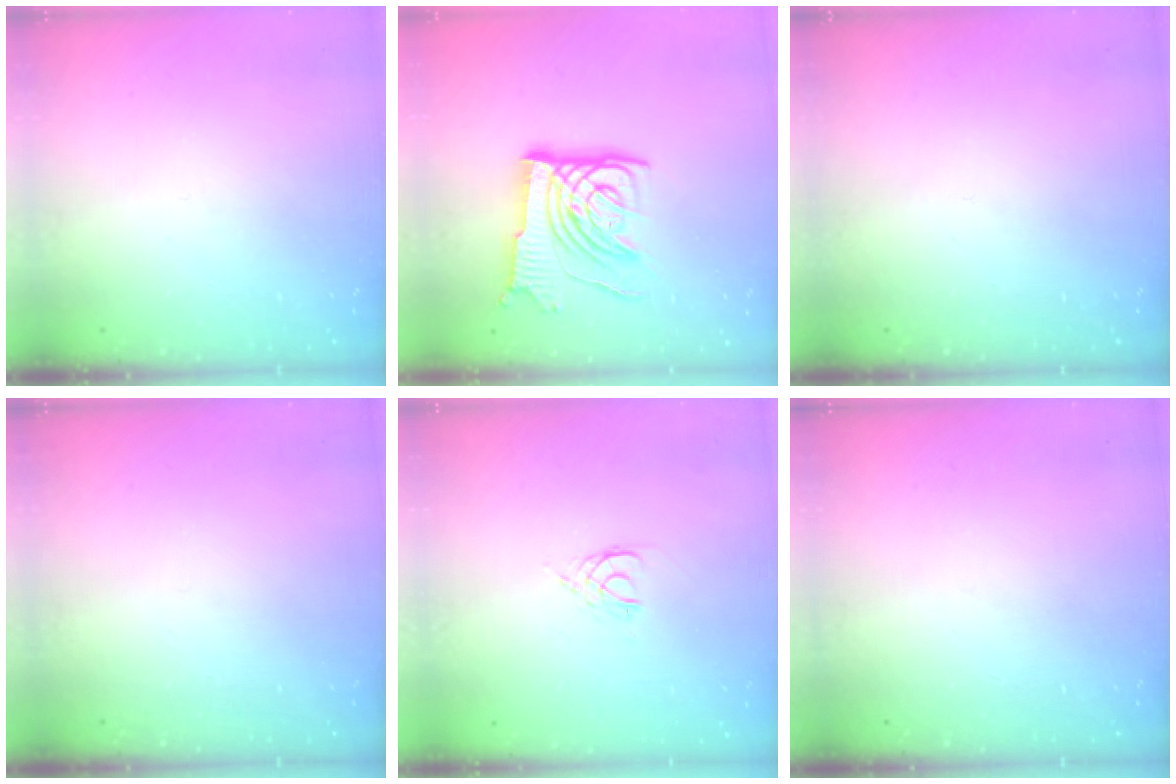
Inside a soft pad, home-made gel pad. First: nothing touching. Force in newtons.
{"total": 14.6, "press": 14.5, "slide": 1.8}
{"total": 0.0}
{"total": 0.0}
{"total": 2.4, "press": 2.3, "slide": 0.4}
{"total": 0.0}